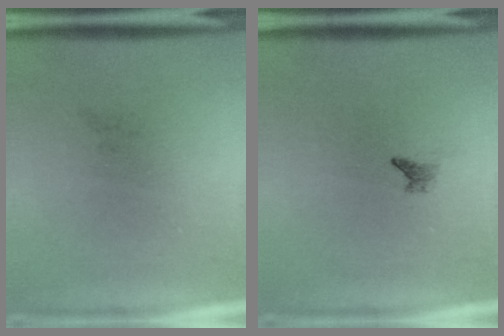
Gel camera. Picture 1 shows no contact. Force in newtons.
{"total": 0.8}